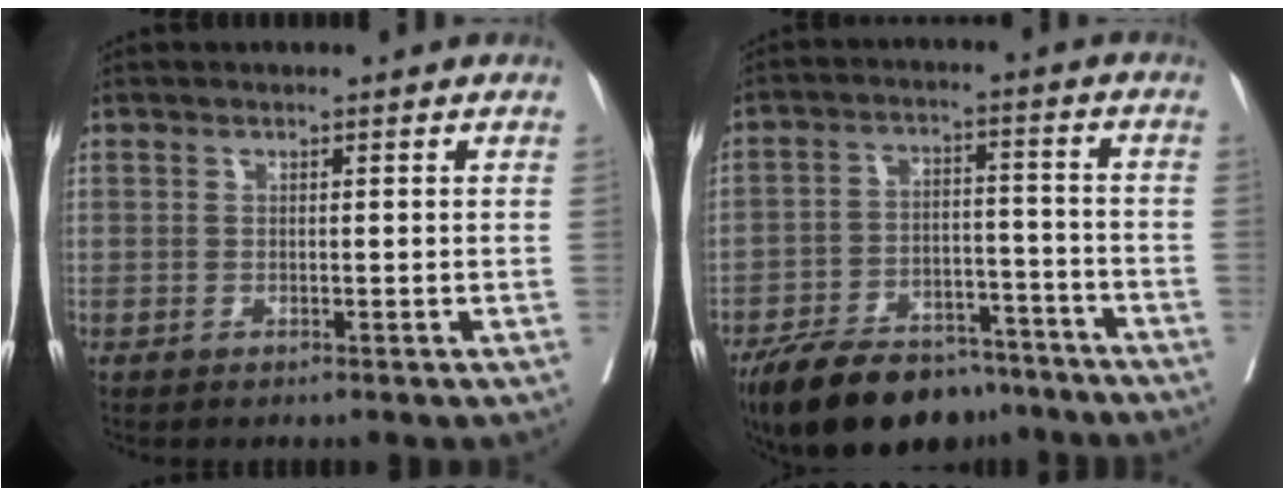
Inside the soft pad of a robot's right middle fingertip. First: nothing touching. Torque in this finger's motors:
{"motor_torque": [1.01, -1.13, 0.36, 0.04]}